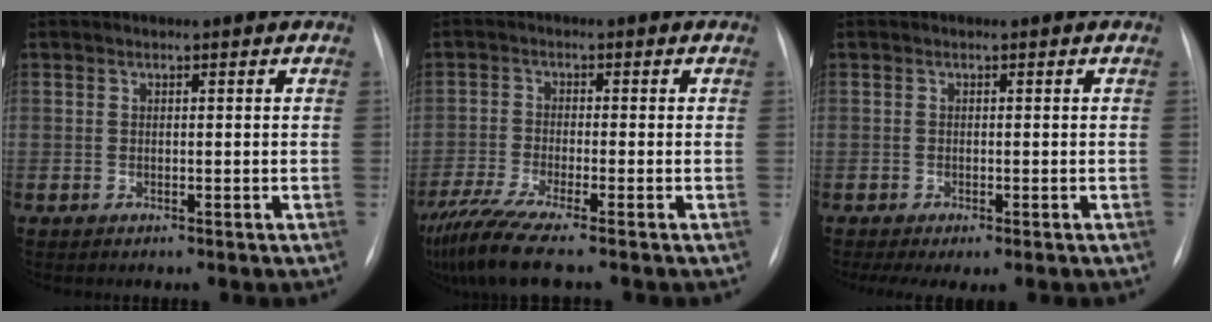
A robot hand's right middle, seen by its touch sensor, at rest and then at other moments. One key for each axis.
{"total": 9.0, "fx": -7.1, "fy": -0.3, "fz": 5.4, "tx": -0.104, "ty": -0.026, "tz": -0.126}
{"total": 4.7, "fx": -3.2, "fy": 1.4, "fz": 3.1, "tx": -0.047, "ty": -0.012, "tz": -0.047}